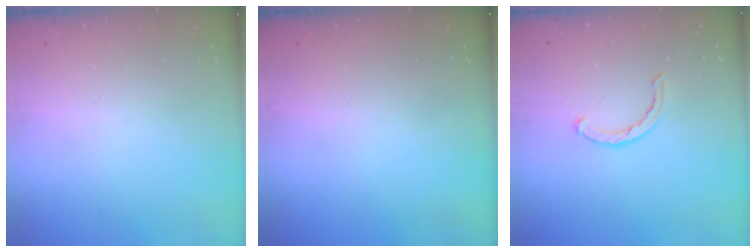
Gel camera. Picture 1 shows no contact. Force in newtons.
{"total": 0.0}
{"total": 2.1, "press": 2.1, "slide": 0.3}